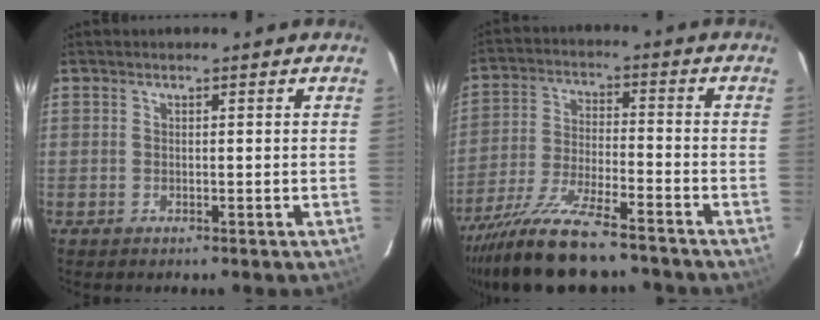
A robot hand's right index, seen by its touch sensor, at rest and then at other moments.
{"total": 15.4, "force": [-12.7, 3.0, 8.2], "torque": [-0.173, -0.032, -0.222]}